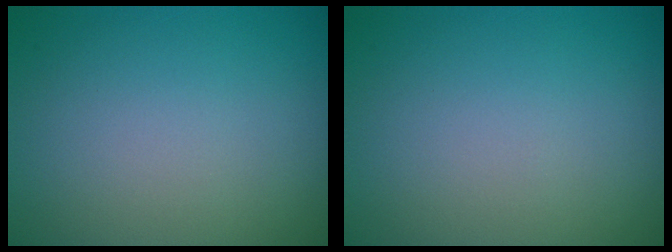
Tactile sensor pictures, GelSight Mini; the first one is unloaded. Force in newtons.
{"total": 0.0}